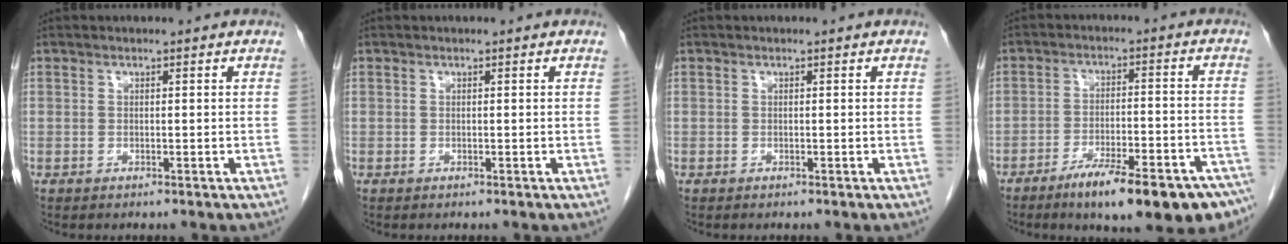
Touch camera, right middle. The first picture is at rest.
{"total": 0.0}
{"total": 0.0}
{"total": 17.4, "force": [-12.6, 3.6, 11.4], "torque": [-0.102, 0.020, -0.182]}